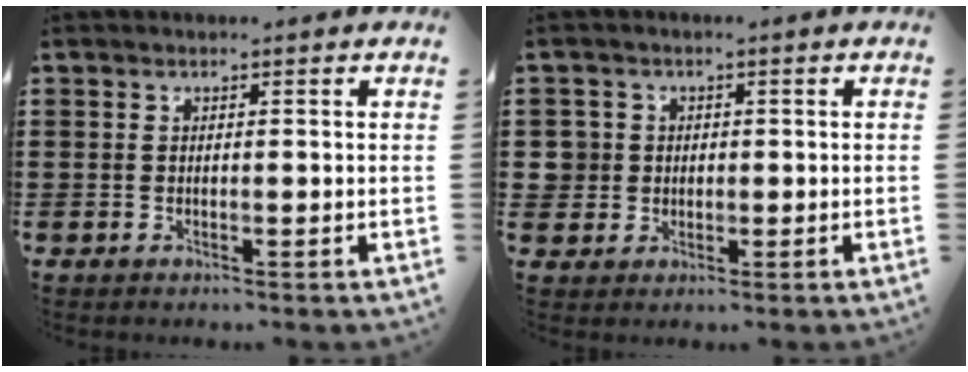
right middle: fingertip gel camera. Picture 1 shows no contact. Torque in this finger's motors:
{"motor_torque": [-0.14, 0.06, 0.00, -0.01]}